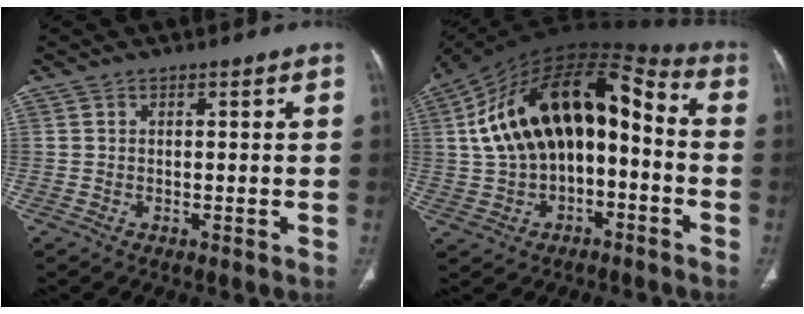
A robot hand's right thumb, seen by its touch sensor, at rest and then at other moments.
{"total": 22.6, "force": [-0.2, 13.0, 18.5], "torque": [-0.305, 0.055, -0.005]}